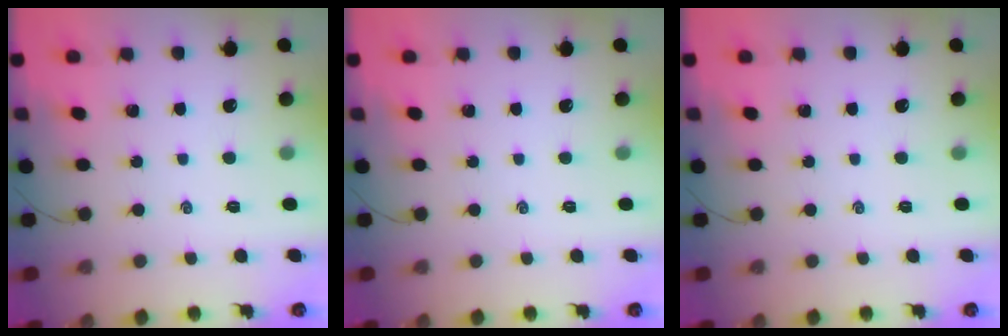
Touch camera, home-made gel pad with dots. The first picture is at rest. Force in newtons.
{"total": 0.0}
{"total": 0.0}